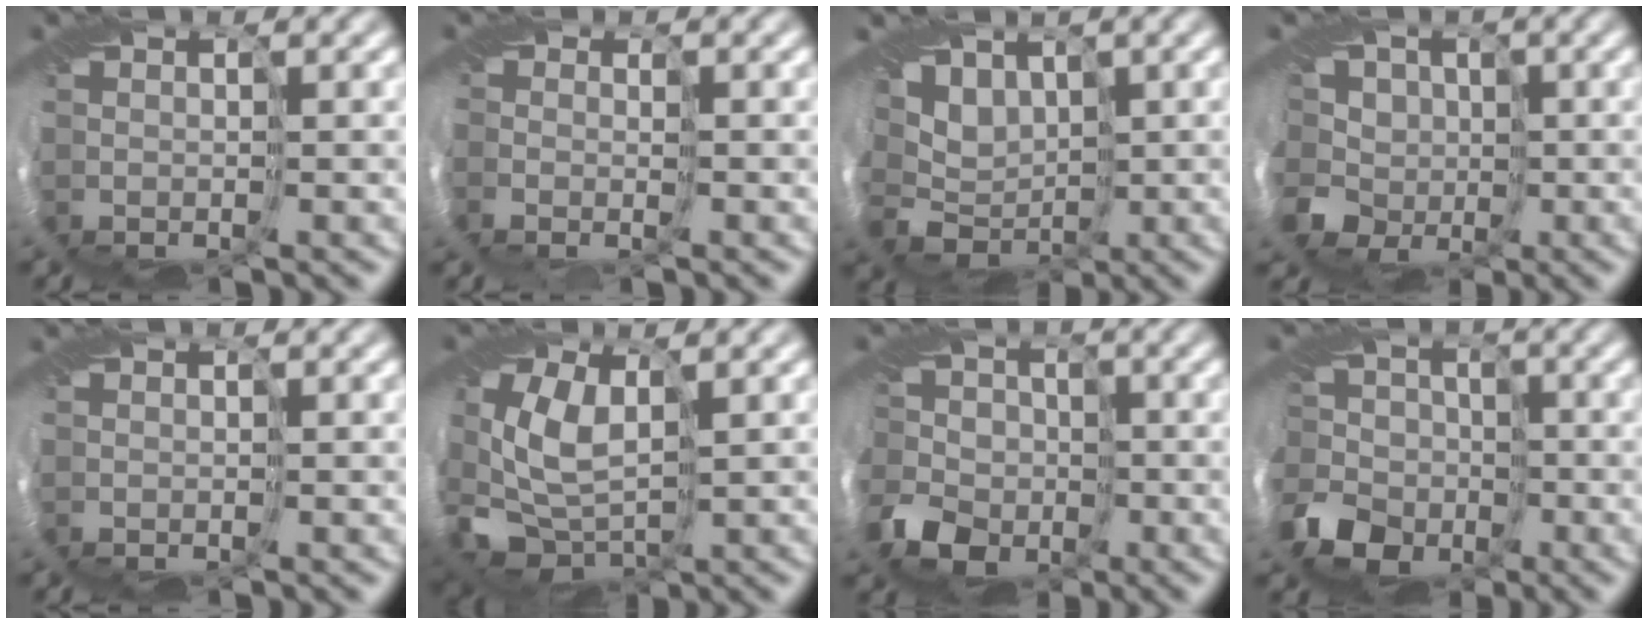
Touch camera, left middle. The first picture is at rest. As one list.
[{"total": 2.1, "force": [-1.2, 1.5, 0.6], "torque": [-0.010, -0.018, -0.022]}, {"total": 5.7, "force": [0.0, 5.0, 2.9], "torque": [-0.038, 0.001, -0.011]}, {"total": 7.7, "force": [0.6, 6.9, 3.3], "torque": [-0.086, 0.025, -0.038]}, {"total": 0.0}, {"total": 4.6, "force": [0.0, 2.6, 3.8], "torque": [-0.095, 0.000, -0.008]}, {"total": 7.3, "force": [-3.3, 6.0, 2.6], "torque": [-0.055, -0.008, -0.085]}, {"total": 7.9, "force": [-4.1, 6.2, 2.7], "torque": [-0.051, -0.014, -0.093]}]